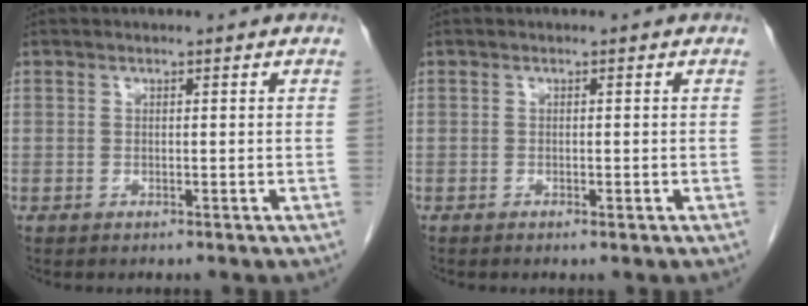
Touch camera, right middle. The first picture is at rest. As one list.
[{"total": 0.6, "force": [-0.4, 0.1, 0.5], "torque": [-0.010, -0.001, -0.004]}]